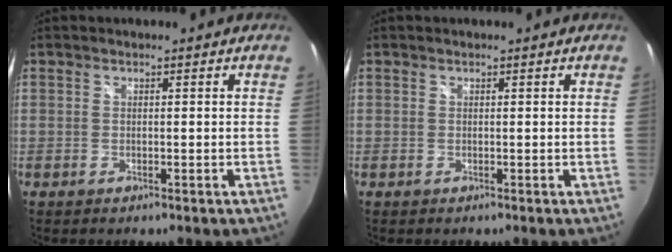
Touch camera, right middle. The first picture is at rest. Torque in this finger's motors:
{"motor_torque": [0.00, 0.00, 0.00, 0.00]}